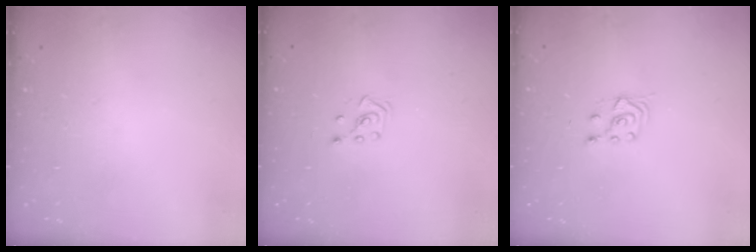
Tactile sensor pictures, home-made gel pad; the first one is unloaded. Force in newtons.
{"total": 2.6, "press": 2.5, "slide": 0.6}
{"total": 3.7, "press": 3.6, "slide": 1.0}